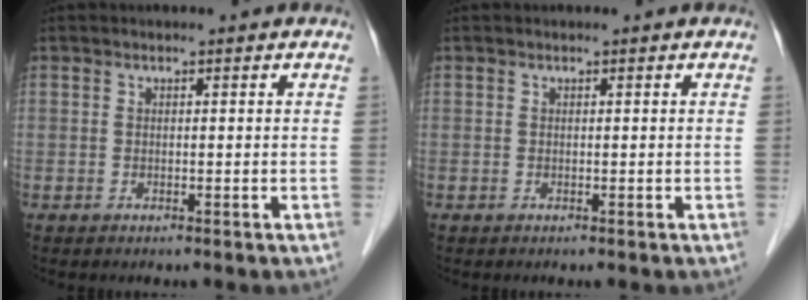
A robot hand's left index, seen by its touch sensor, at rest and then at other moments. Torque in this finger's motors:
{"motor_torque": [0.01, 0.00, -0.01, -0.01]}